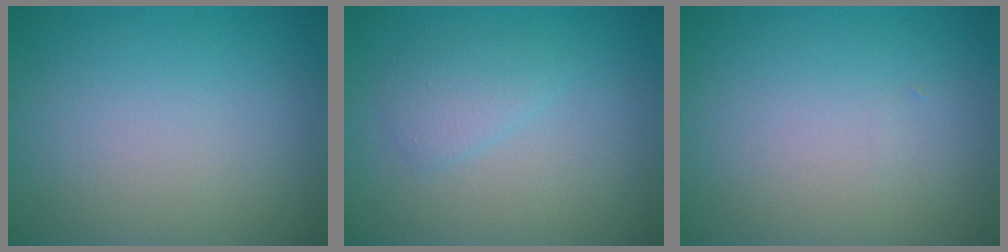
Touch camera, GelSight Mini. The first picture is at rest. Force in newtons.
{"total": 1.7, "press": 1.7, "slide": 0.1}
{"total": 0.0}